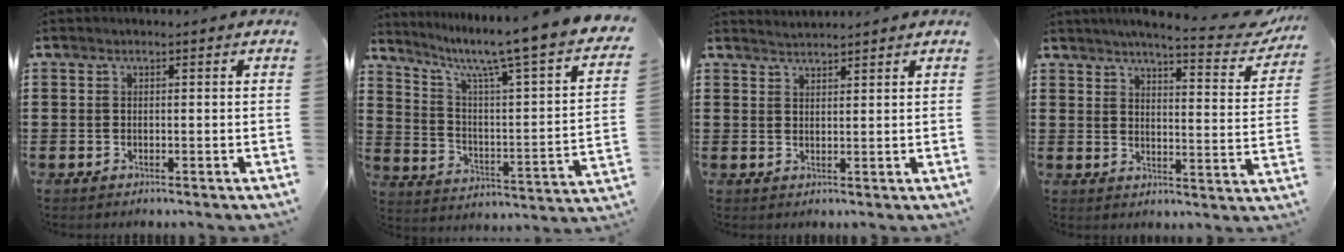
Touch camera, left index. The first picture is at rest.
{"total": 8.4, "force": [6.4, -0.2, 5.4], "torque": [-0.123, -0.060, 0.091]}
{"total": 1.7, "force": [1.7, -0.2, -0.1], "torque": [-0.001, 0.001, 0.034]}
{"total": 5.4, "force": [4.7, -0.2, 2.7], "torque": [-0.056, -0.036, 0.074]}